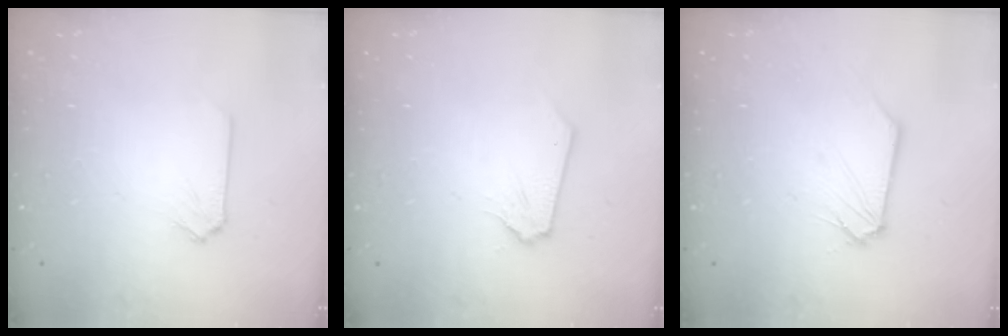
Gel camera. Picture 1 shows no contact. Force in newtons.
{"total": 0.0}
{"total": 0.8, "press": 0.8, "slide": 0.1}